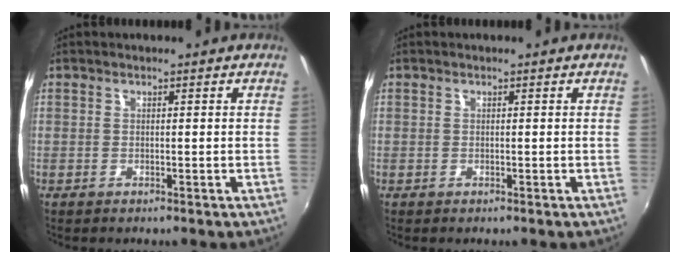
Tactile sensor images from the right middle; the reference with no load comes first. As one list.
[{"total": 0.0}]